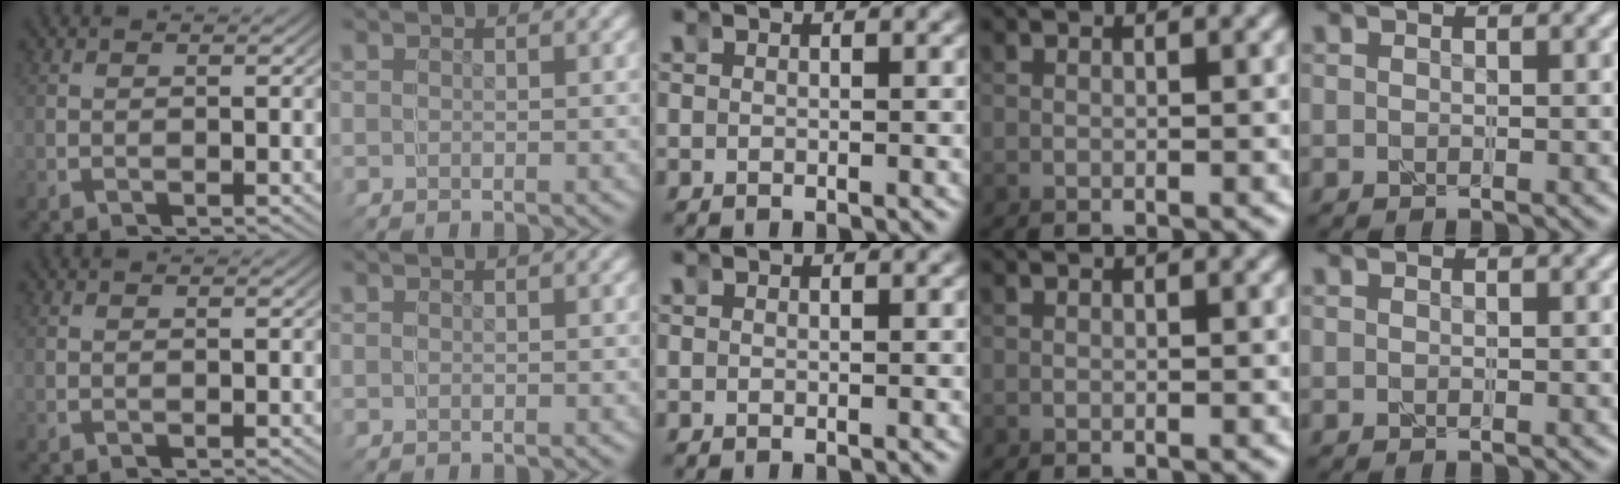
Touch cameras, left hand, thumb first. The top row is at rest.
{}